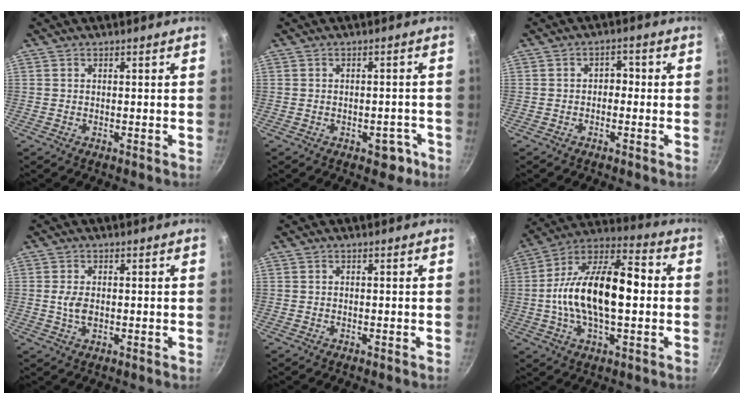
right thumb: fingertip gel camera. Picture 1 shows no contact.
{"total": 3.7, "force": [-2.1, 2.2, 2.1], "torque": [-0.008, 0.016, -0.023]}
{"total": 2.7, "force": [-0.5, 1.9, 1.8], "torque": [-0.005, 0.014, -0.017]}
{"total": 3.2, "force": [0.0, 1.9, 2.7], "torque": [-0.052, -0.001, 0.000]}
{"total": 0.0}
{"total": 21.4, "force": [-0.1, 9.9, 18.9], "torque": [-0.330, 0.031, -0.009]}